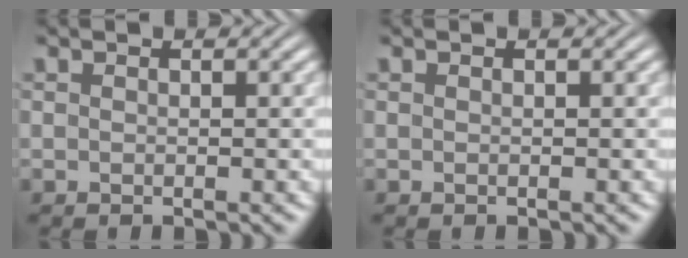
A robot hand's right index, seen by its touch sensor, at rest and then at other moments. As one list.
[{"total": 0.0}]